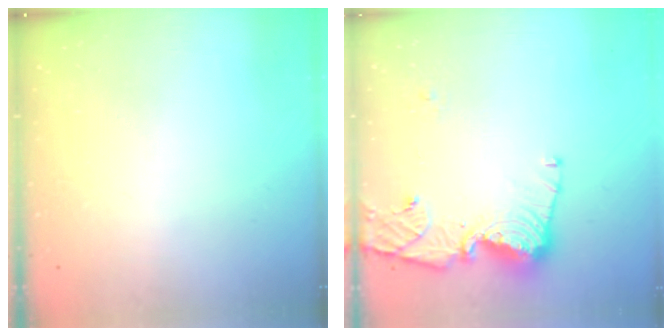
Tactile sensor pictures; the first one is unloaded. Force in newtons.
{"total": 12.8, "press": 12.7, "slide": 1.3}